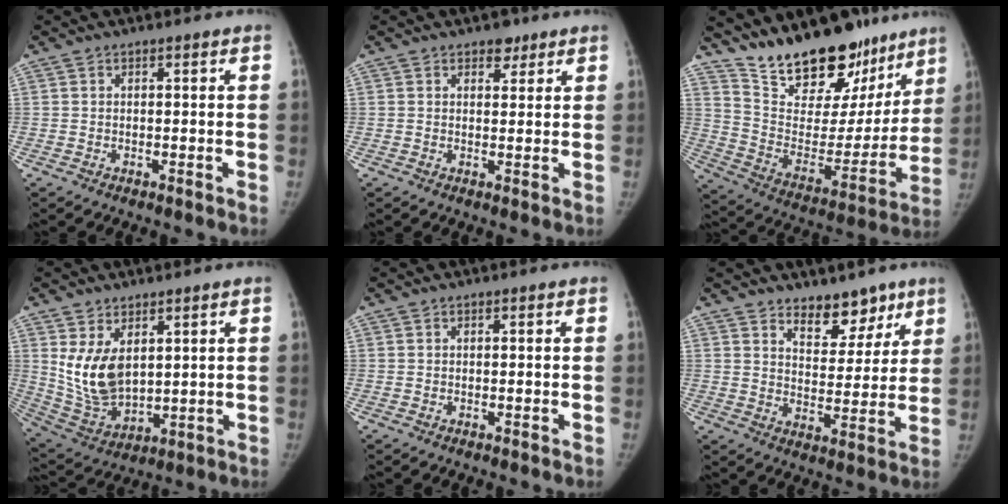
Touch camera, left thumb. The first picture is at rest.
{"total": 2.8, "force": [2.0, 1.7, 1.1], "torque": [0.002, -0.011, 0.026]}
{"total": 25.2, "force": [19.3, 10.9, 12.0], "torque": [-0.145, -0.100, 0.310]}
{"total": 11.3, "force": [3.7, 6.8, 8.3], "torque": [-0.142, -0.028, 0.094]}
{"total": 0.0}
{"total": 9.1, "force": [6.8, 4.7, 3.7], "torque": [-0.011, -0.047, 0.107]}